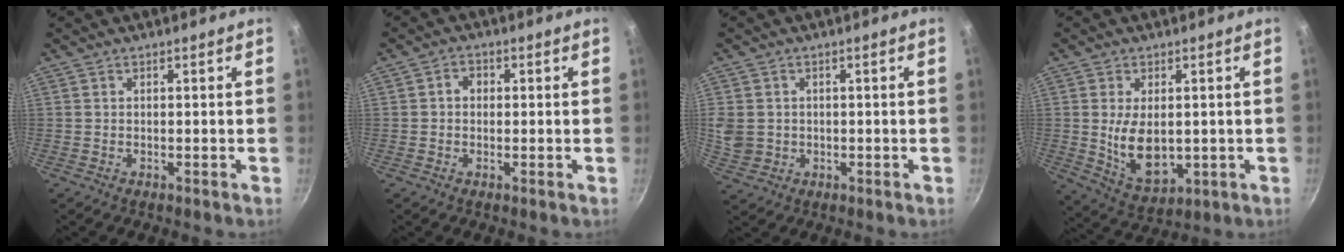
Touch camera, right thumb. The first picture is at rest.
{"total": 2.8, "force": [0.2, 2.3, 1.6], "torque": [-0.013, 0.008, -0.002]}
{"total": 6.4, "force": [0.2, 5.6, 3.0], "torque": [-0.051, -0.004, 0.008]}
{"total": 10.2, "force": [0.2, 6.1, 8.2], "torque": [-0.129, -0.017, 0.023]}